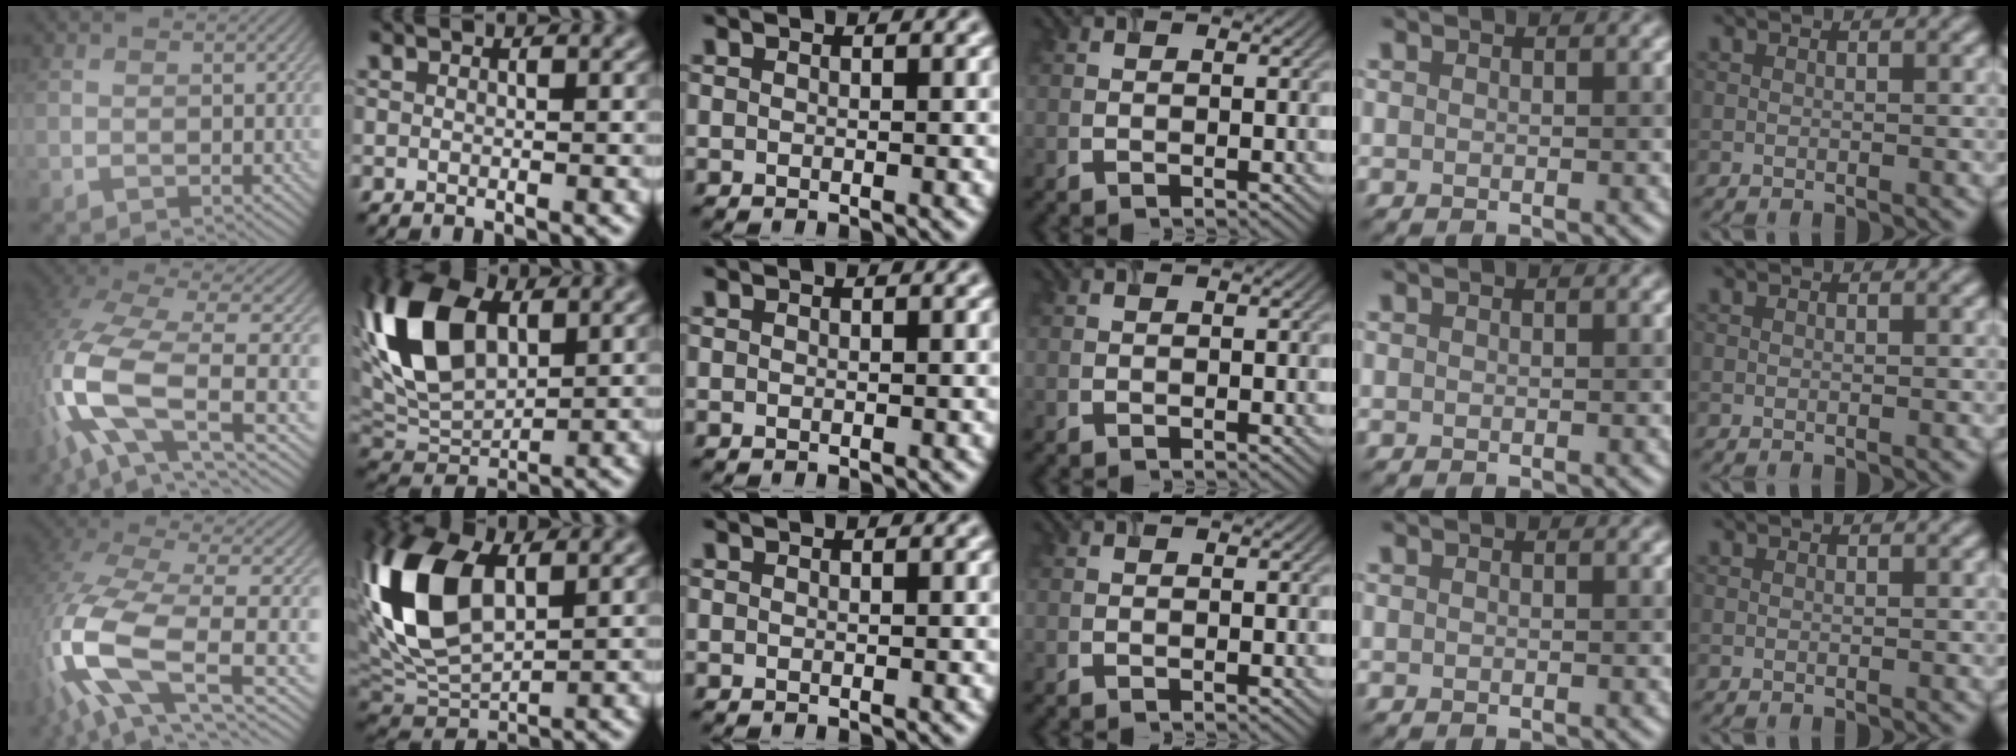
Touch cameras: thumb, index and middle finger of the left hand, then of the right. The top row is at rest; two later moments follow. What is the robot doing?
{"motion": "close", "object": "airpods case & airpods"}